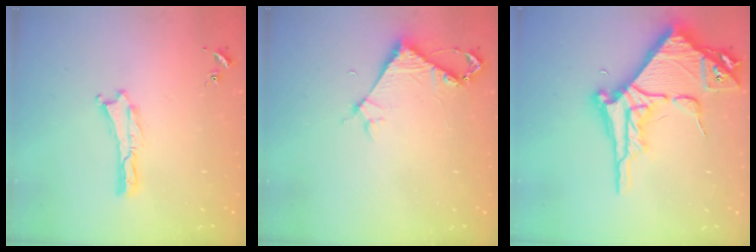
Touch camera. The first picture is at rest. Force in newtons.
{"total": 3.9, "press": 3.8, "slide": 0.3}
{"total": 10.5, "press": 10.4, "slide": 1.2}